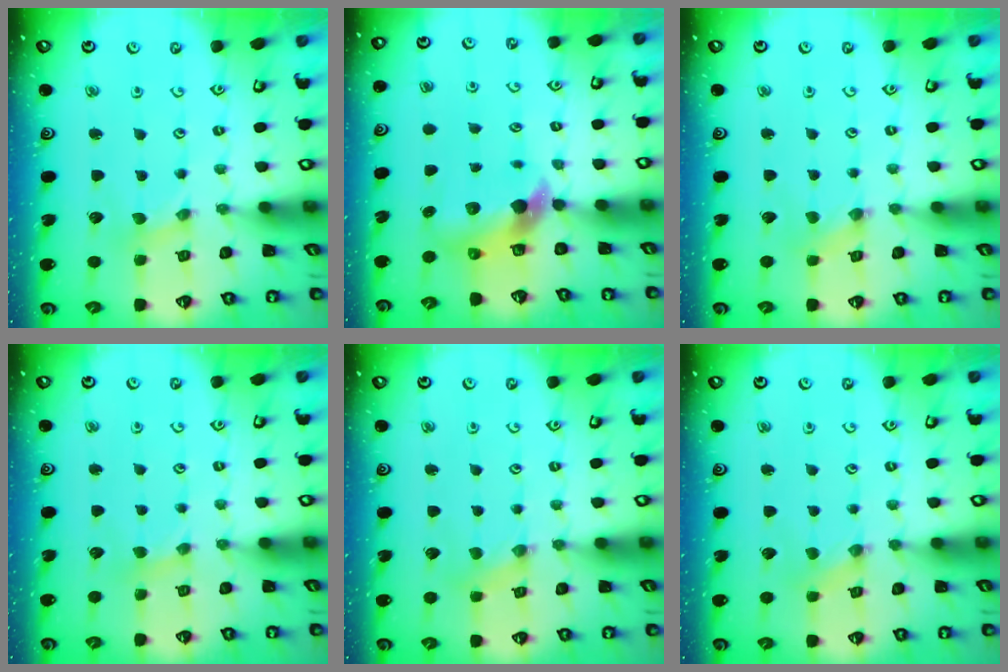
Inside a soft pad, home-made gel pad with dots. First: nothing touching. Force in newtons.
{"total": 6.4, "press": 6.3, "slide": 1.1}
{"total": 0.0}
{"total": 2.2, "press": 2.2, "slide": 0.4}
{"total": 1.6, "press": 1.6, "slide": 0.3}
{"total": 0.0}